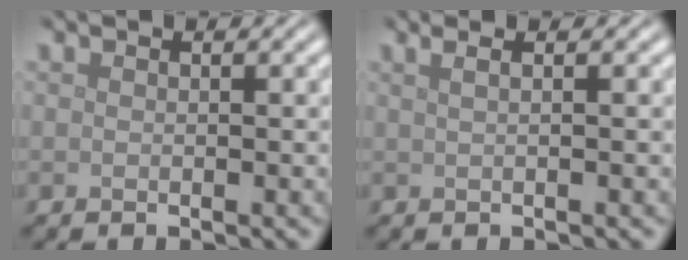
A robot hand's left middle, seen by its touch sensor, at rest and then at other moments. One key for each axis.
{"total": 3.4, "fx": 1.6, "fy": 1.8, "fz": 2.4, "tx": -0.018, "ty": 0.021, "tz": -0.005}